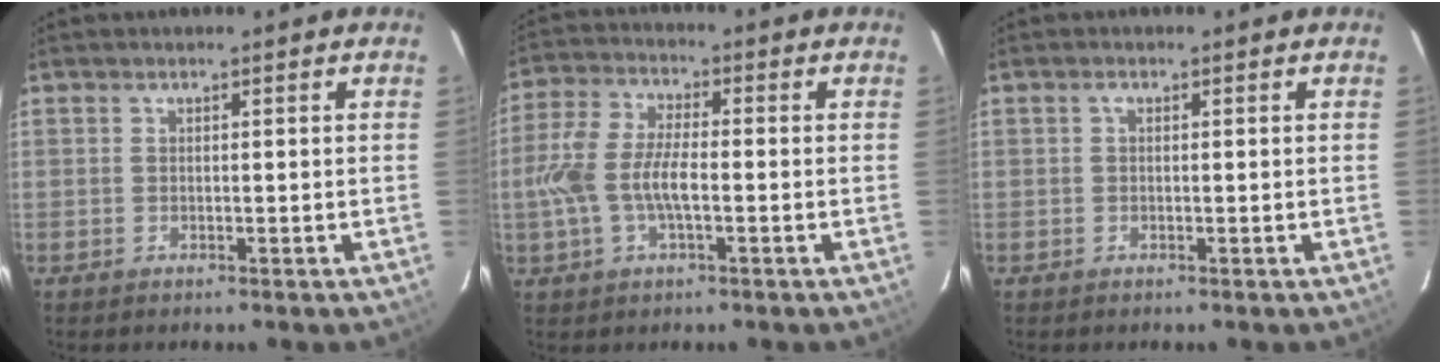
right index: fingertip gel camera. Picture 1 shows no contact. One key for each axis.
{"total": 10.3, "fx": -1.7, "fy": 4.4, "fz": 9.1, "tx": -0.198, "ty": 0.008, "tz": -0.035}
{"total": 0.6, "fx": 0.1, "fy": 0.4, "fz": 0.4, "tx": -0.008, "ty": 0.004, "tz": 0.000}